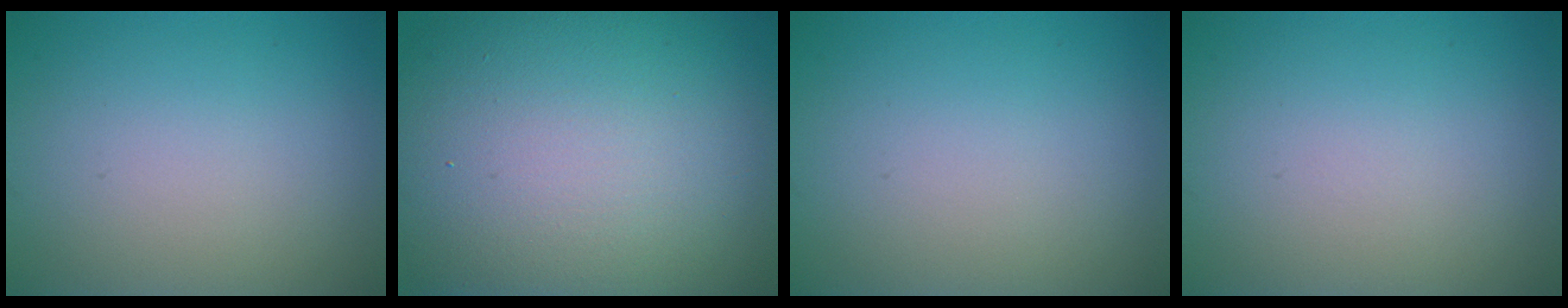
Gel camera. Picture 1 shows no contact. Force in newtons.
{"total": 18.0, "press": 17.9, "slide": 1.3}
{"total": 0.0}
{"total": 0.0}